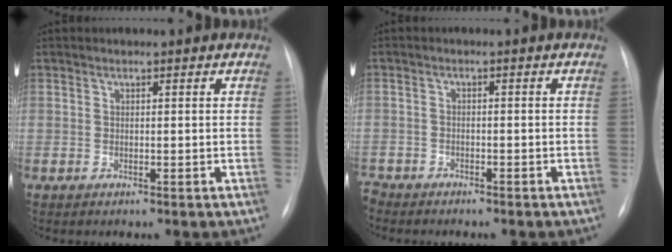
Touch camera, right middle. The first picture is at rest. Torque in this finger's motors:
{"motor_torque": [0.27, -0.51, -0.21, -0.21]}